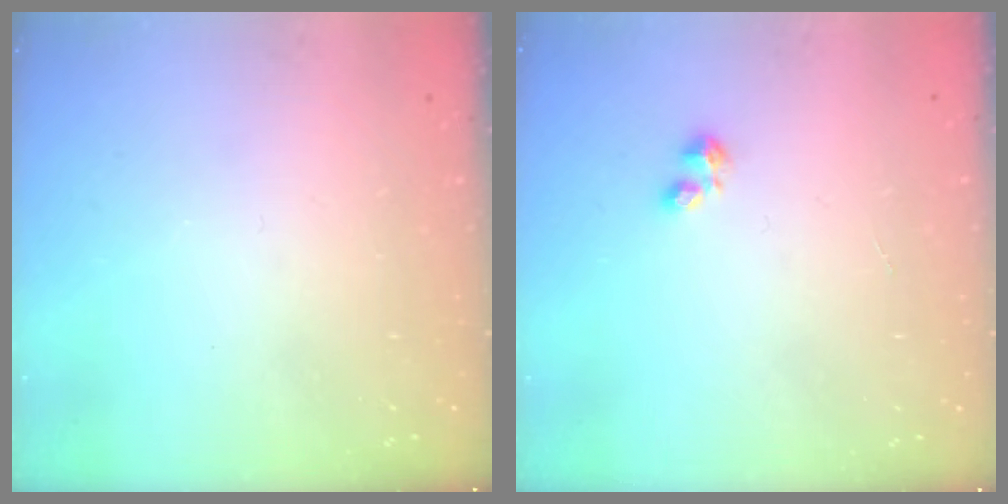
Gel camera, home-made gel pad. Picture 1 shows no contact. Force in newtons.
{"total": 2.2, "press": 2.2, "slide": 0.4}